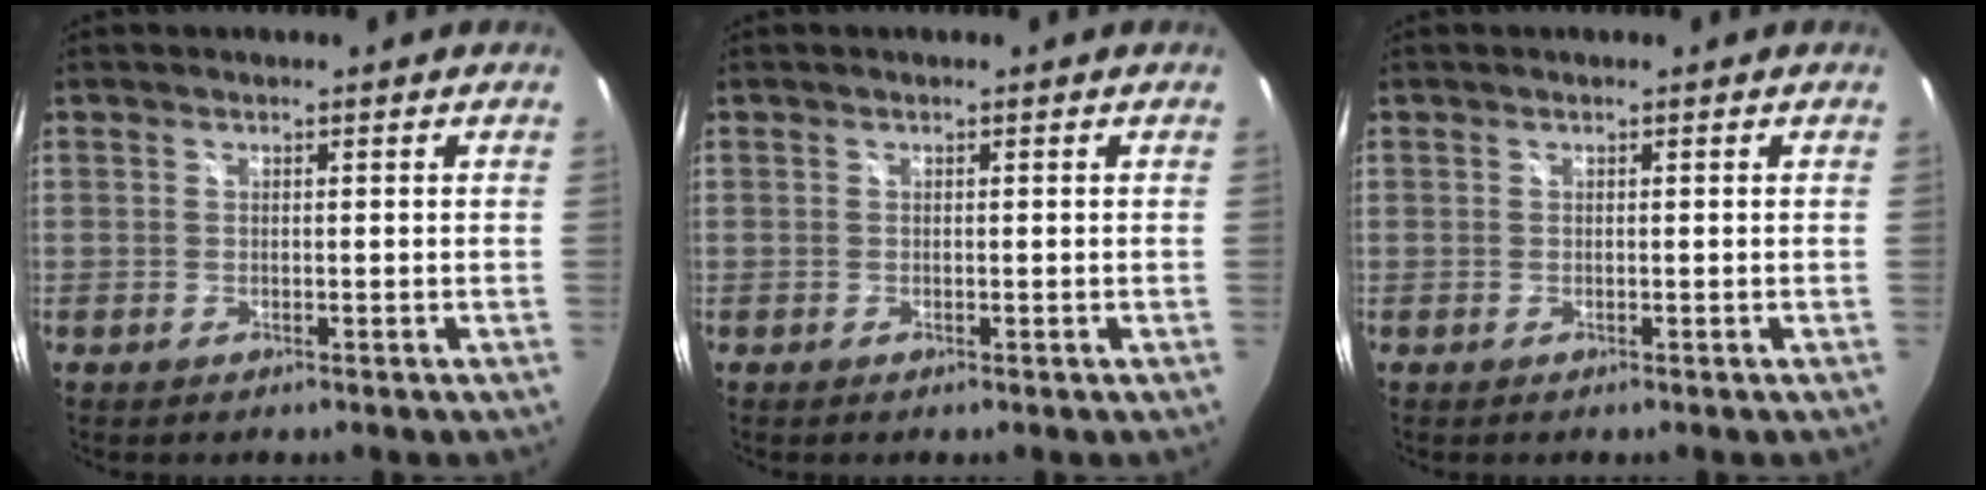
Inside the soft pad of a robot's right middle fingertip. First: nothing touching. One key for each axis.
{"total": 0.0}
{"total": 0.0}